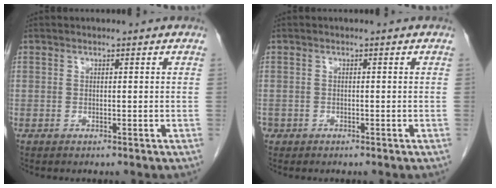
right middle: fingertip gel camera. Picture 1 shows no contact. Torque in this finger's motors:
{"motor_torque": [0.89, -0.55, 0.08, -0.01]}